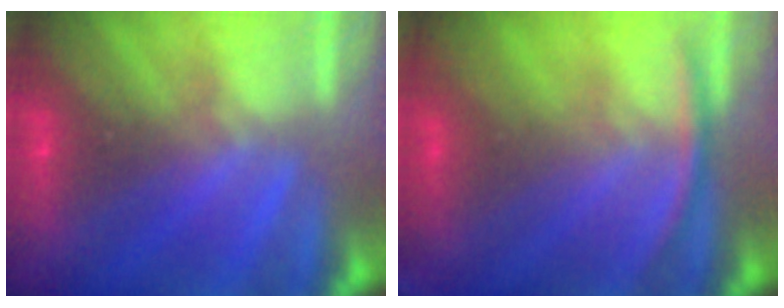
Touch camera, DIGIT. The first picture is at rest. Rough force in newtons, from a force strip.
{"total": 2.8}